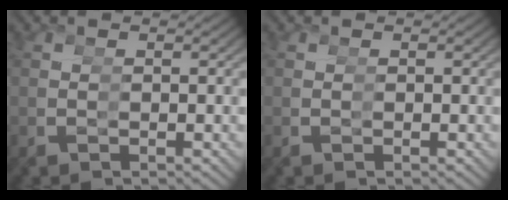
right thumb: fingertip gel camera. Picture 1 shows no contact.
{"total": 0.0}